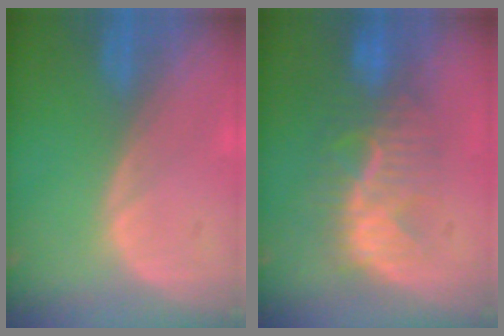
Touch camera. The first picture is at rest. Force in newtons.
{"total": 9.1, "press": 8.4, "slide": 3.5}